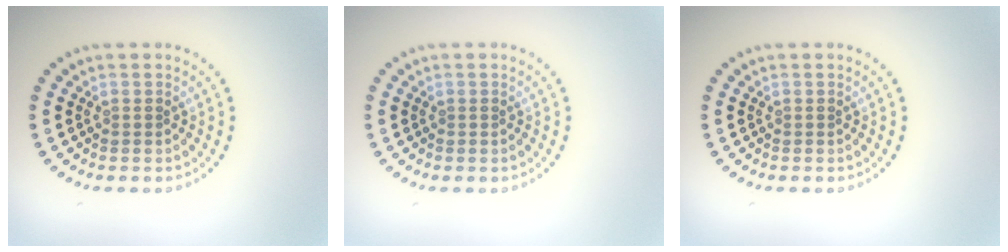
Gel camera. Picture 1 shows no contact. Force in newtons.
{"total": 0.0}
{"total": 0.0}